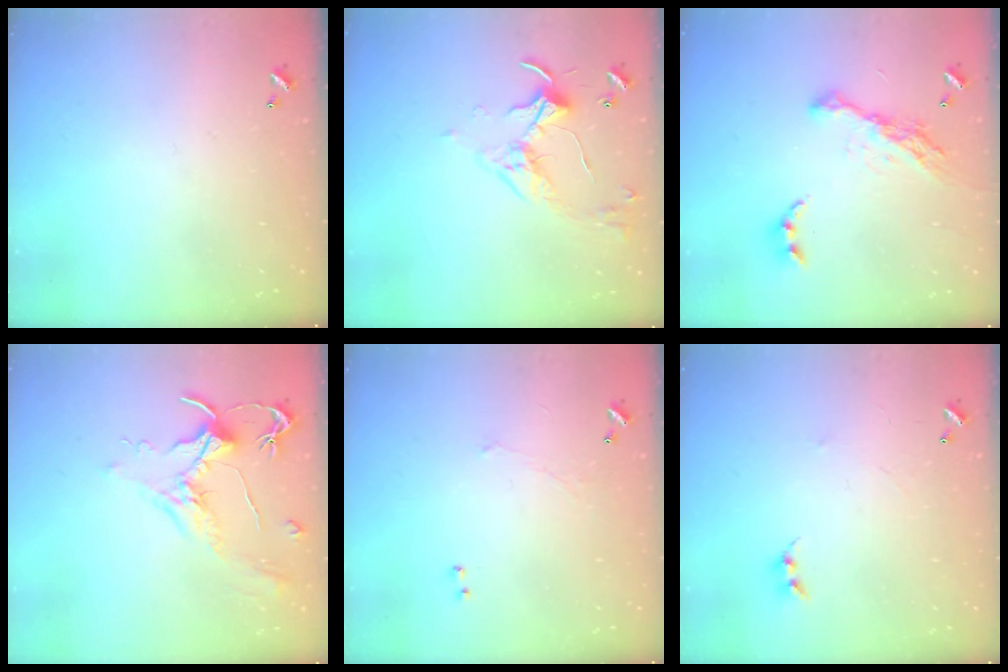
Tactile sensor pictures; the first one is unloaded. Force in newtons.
{"total": 3.4, "press": 3.3, "slide": 0.6}
{"total": 13.6, "press": 13.5, "slide": 1.2}
{"total": 1.8, "press": 1.7, "slide": 0.8}
{"total": 0.9, "press": 0.7, "slide": 0.7}
{"total": 1.7, "press": 1.6, "slide": 0.4}